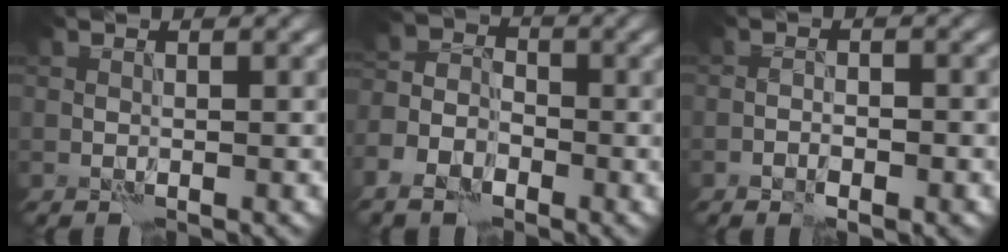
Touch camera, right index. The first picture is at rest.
{"total": 5.6, "force": [-3.6, 3.6, 2.4], "torque": [-0.026, -0.013, -0.063]}
{"total": 2.1, "force": [-1.3, 0.7, 1.5], "torque": [-0.023, 0.011, -0.022]}